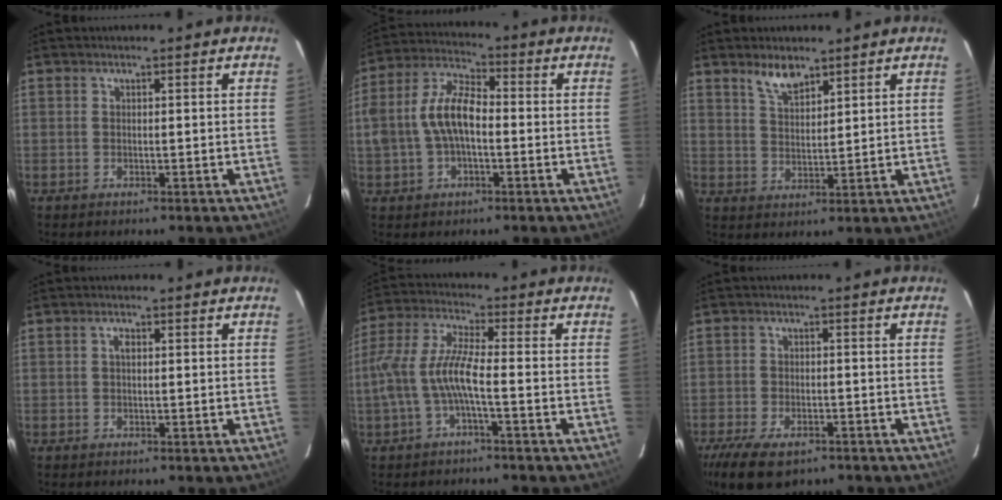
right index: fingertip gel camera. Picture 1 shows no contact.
{"total": 10.5, "force": [-1.2, 5.7, 8.8], "torque": [-0.183, 0.019, -0.022]}
{"total": 5.0, "force": [3.9, 1.7, 2.6], "torque": [-0.045, 0.001, 0.075]}
{"total": 1.2, "force": [0.2, 0.6, 1.0], "torque": [-0.017, 0.005, 0.001]}
{"total": 8.7, "force": [-2.6, 1.3, 8.2], "torque": [-0.189, 0.005, -0.047]}
{"total": 11.4, "force": [-7.7, 5.3, 6.6], "torque": [-0.159, -0.031, -0.132]}